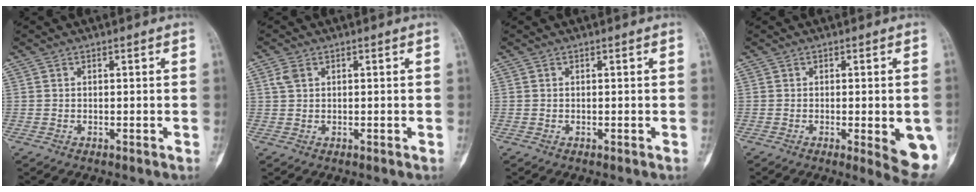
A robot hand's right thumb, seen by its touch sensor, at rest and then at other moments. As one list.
[{"total": 1.7, "force": [0.6, 1.2, 1.1], "torque": [-0.025, 0.006, 0.012]}, {"total": 0.0}, {"total": 9.2, "force": [-2.1, 2.6, 8.6], "torque": [-0.093, -0.015, -0.020]}]